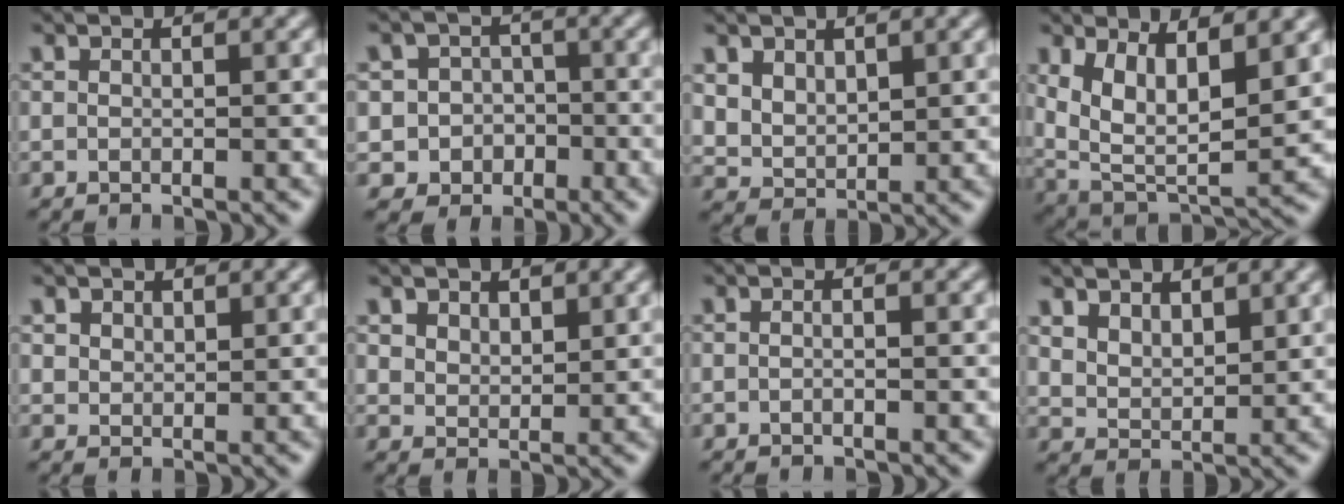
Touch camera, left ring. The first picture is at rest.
{"total": 4.3, "force": [-1.5, 4.0, 0.6], "torque": [0.011, 0.003, -0.042]}
{"total": 3.1, "force": [1.3, 2.2, 1.7], "torque": [-0.042, -0.010, 0.032]}
{"total": 8.1, "force": [2.8, 3.8, 6.7], "torque": [-0.140, -0.018, 0.054]}
{"total": 1.6, "force": [1.2, 1.0, 0.3], "torque": [-0.011, -0.007, 0.028]}
{"total": 2.3, "force": [1.6, 1.3, 0.7], "torque": [-0.024, -0.007, 0.035]}
{"total": 0.6, "force": [-0.2, 0.1, 0.5], "torque": [-0.013, -0.003, -0.007]}
{"total": 3.7, "force": [2.6, 2.0, 1.7], "torque": [-0.040, -0.001, 0.052]}